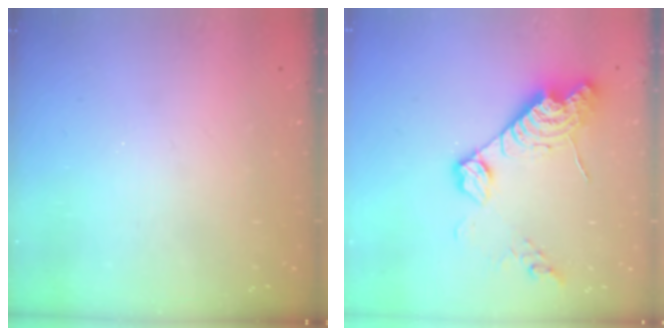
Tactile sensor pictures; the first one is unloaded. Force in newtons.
{"total": 14.8, "press": 14.8, "slide": 1.3}